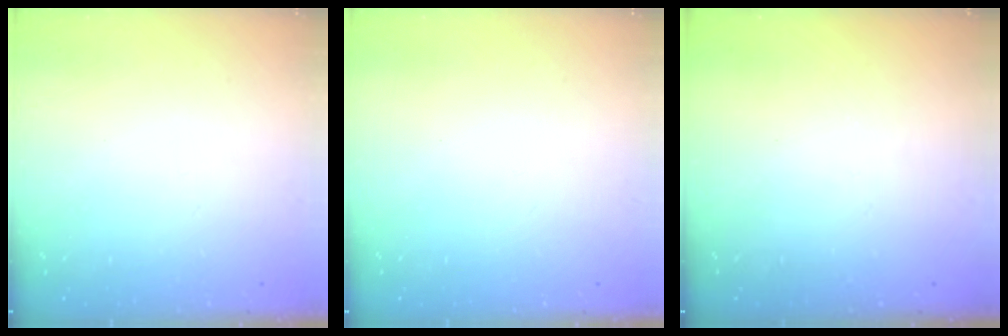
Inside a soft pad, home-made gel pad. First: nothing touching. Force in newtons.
{"total": 0.0}
{"total": 0.0}